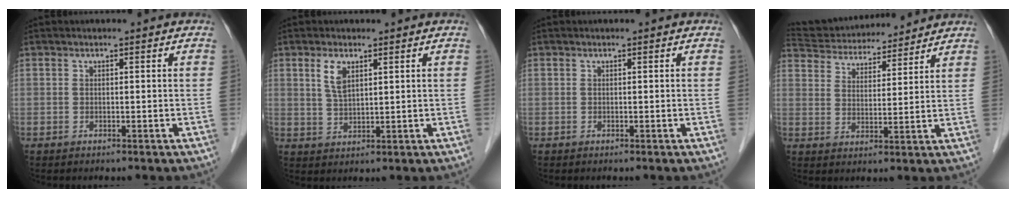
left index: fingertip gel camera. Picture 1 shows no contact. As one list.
[{"total": 3.7, "force": [1.8, 1.2, 3.0], "torque": [-0.064, 0.001, 0.040]}, {"total": 0.0}, {"total": 15.3, "force": [14.3, 3.4, 4.2], "torque": [-0.081, 0.034, 0.230]}]